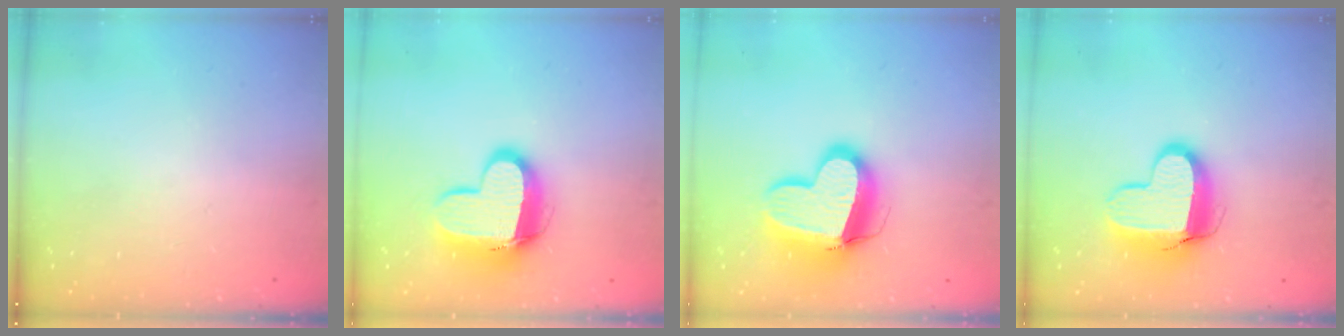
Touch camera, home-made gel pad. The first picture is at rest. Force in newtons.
{"total": 13.5, "press": 13.5, "slide": 1.4}
{"total": 16.2, "press": 16.0, "slide": 2.1}
{"total": 13.3, "press": 13.3, "slide": 0.9}